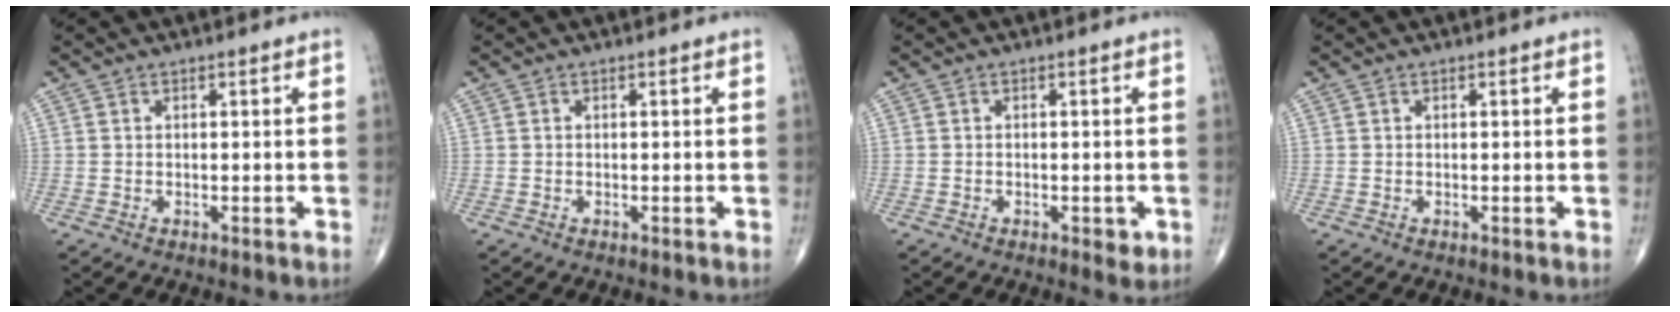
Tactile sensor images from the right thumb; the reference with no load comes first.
{"total": 0.0}
{"total": 2.0, "force": [-0.8, 1.0, 1.6], "torque": [-0.016, -0.003, -0.009]}
{"total": 0.0}